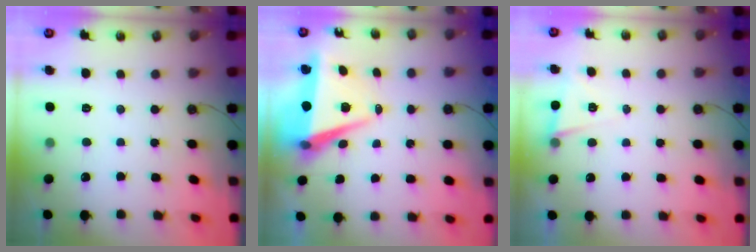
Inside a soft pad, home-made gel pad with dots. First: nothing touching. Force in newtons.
{"total": 7.5, "press": 6.2, "slide": 4.2}
{"total": 4.4, "press": 4.1, "slide": 1.7}